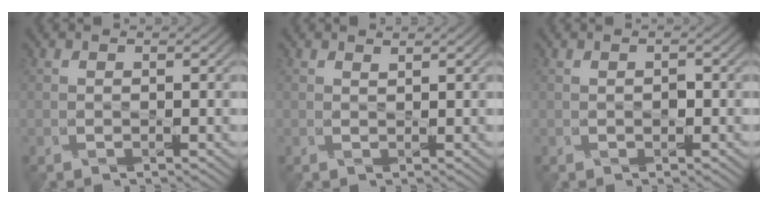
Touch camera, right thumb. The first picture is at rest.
{"total": 1.3, "force": [1.1, -0.2, -0.7], "torque": [0.016, -0.001, 0.021]}
{"total": 0.8, "force": [-0.3, 0.7, 0.0], "torque": [0.000, -0.003, -0.004]}